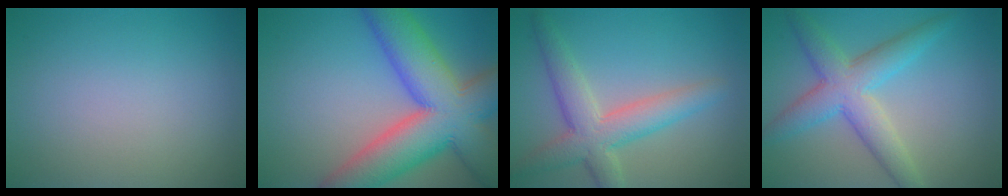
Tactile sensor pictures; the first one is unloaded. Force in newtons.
{"total": 13.1, "press": 13.1, "slide": 0.7}
{"total": 5.3, "press": 5.3, "slide": 0.3}
{"total": 5.6, "press": 5.6, "slide": 0.2}